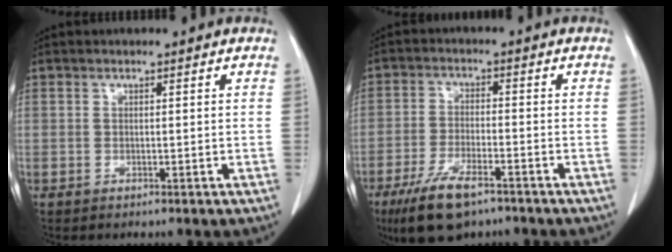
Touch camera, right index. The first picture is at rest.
{"total": 9.2, "force": [-6.2, 2.7, 6.2], "torque": [-0.123, -0.016, -0.107]}